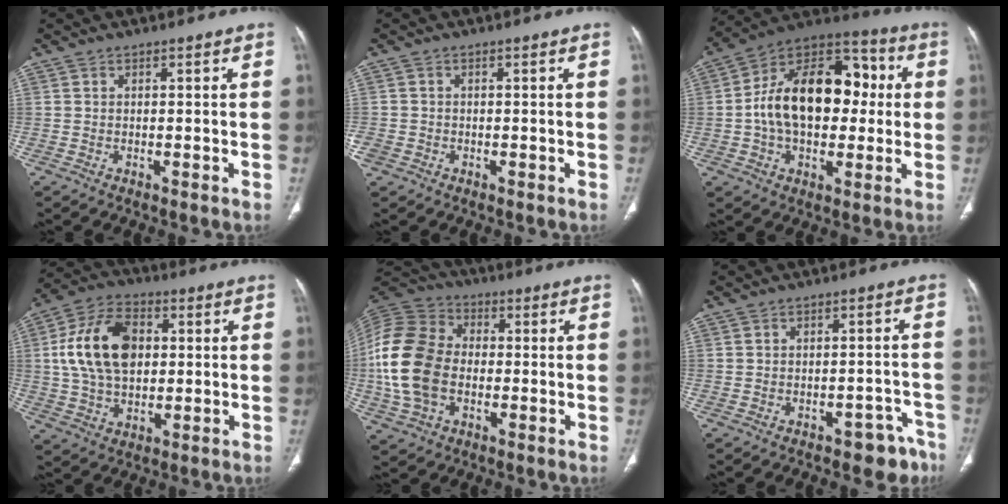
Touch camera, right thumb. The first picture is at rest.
{"total": 2.4, "force": [-0.9, 2.0, 0.8], "torque": [-0.018, 0.005, -0.016]}
{"total": 22.1, "force": [1.0, 14.0, 17.0], "torque": [-0.247, 0.034, 0.012]}
{"total": 15.8, "force": [2.2, 10.3, 11.8], "torque": [-0.200, 0.012, 0.038]}
{"total": 18.1, "force": [-1.8, 12.9, 12.6], "torque": [-0.259, 0.021, -0.035]}
{"total": 6.3, "force": [-4.4, 3.3, 3.0], "torque": [-0.011, 0.038, -0.054]}